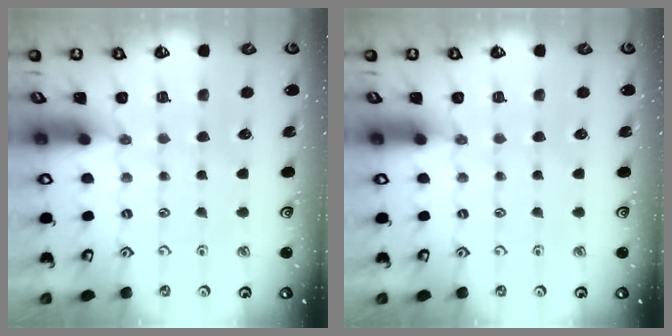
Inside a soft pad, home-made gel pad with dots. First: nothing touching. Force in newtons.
{"total": 0.0}